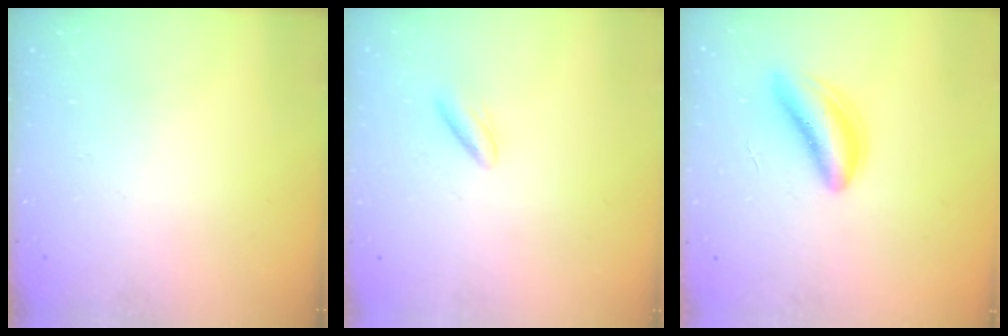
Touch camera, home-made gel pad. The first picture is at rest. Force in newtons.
{"total": 3.7, "press": 3.6, "slide": 0.9}
{"total": 5.2, "press": 4.9, "slide": 1.6}